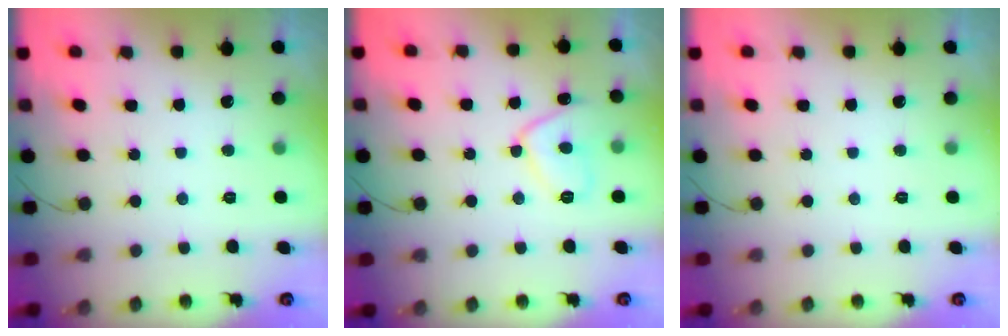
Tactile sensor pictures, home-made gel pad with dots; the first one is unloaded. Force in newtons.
{"total": 9.3, "press": 9.3, "slide": 1.2}
{"total": 0.0}